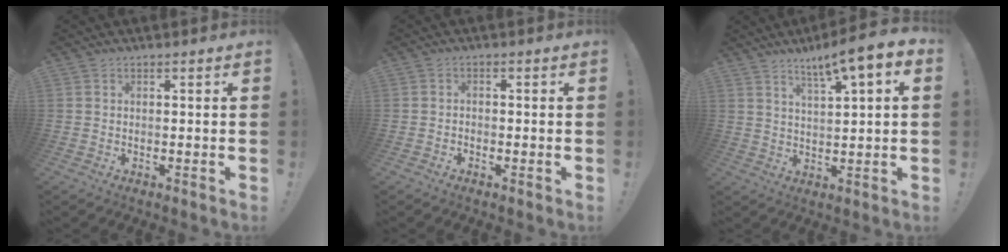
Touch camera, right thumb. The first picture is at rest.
{"total": 1.4, "force": [-1.3, 0.5, 0.3], "torque": [-0.015, 0.009, -0.021]}
{"total": 8.8, "force": [5.4, 0.8, 6.9], "torque": [-0.108, -0.038, 0.087]}